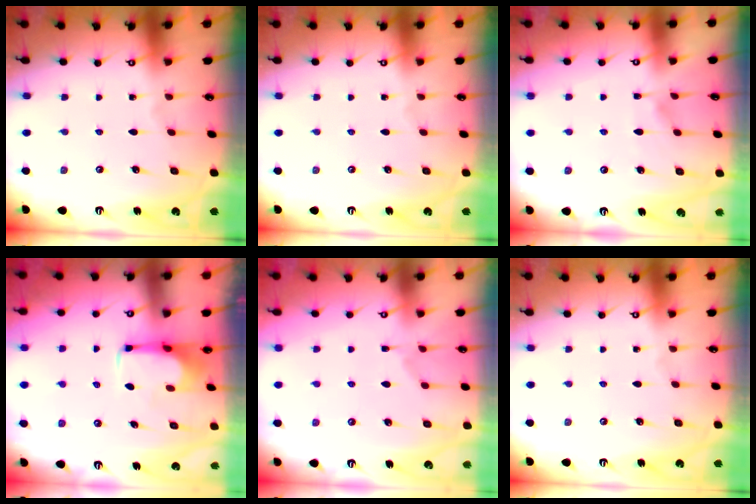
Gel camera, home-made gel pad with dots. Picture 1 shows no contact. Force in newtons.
{"total": 0.0}
{"total": 5.4, "press": 5.4, "slide": 0.7}
{"total": 1.6, "press": 1.6, "slide": 0.2}
{"total": 2.4, "press": 2.1, "slide": 1.1}
{"total": 0.0}